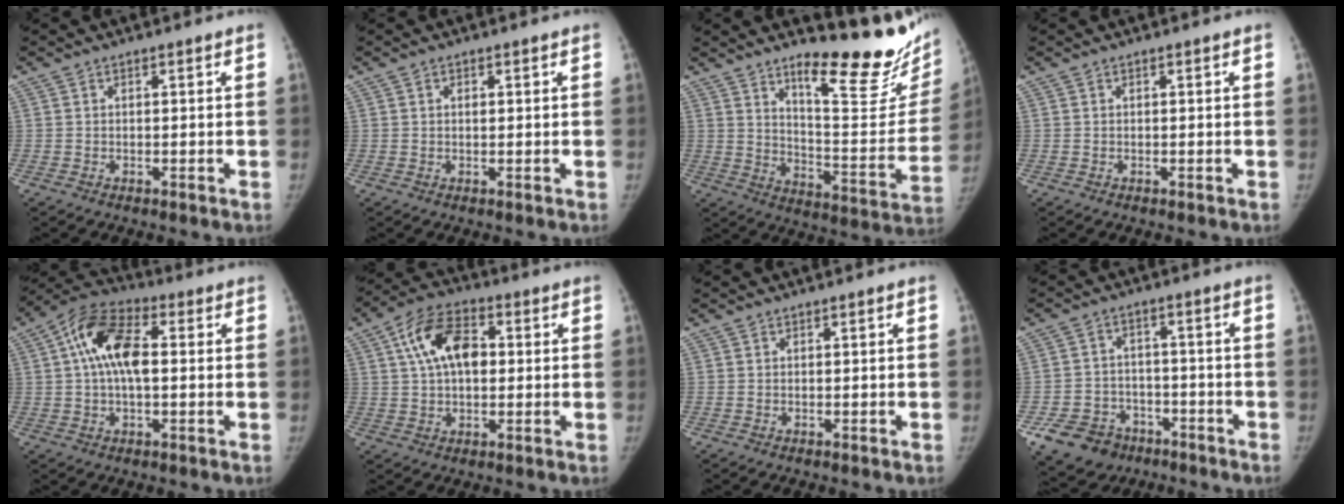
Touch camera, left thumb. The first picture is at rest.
{"total": 0.9, "force": [0.3, 0.6, 0.7], "torque": [-0.011, 0.001, 0.005]}
{"total": 22.6, "force": [16.2, 5.9, 14.5], "torque": [-0.156, -0.135, 0.234]}
{"total": 0.0}
{"total": 12.3, "force": [2.0, 6.3, 10.3], "torque": [-0.191, 0.026, 0.024]}
{"total": 12.0, "force": [2.8, 7.1, 9.2], "torque": [-0.151, 0.015, 0.042]}
{"total": 0.0}
{"total": 10.7, "force": [-6.1, 8.2, 3.1], "torque": [-0.053, 0.038, -0.091]}